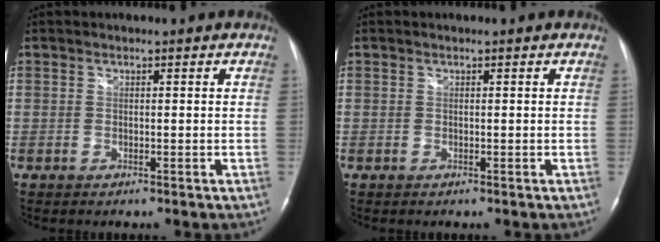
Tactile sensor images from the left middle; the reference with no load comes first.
{"total": 0.0}